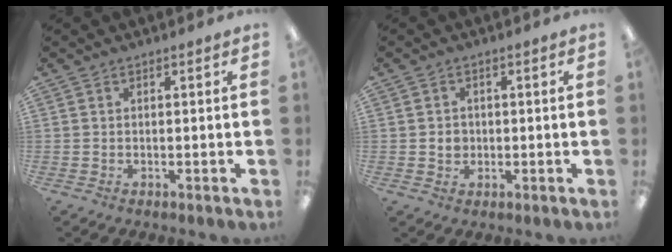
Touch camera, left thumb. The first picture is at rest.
{"total": 2.5, "force": [-0.1, 2.2, 1.1], "torque": [-0.013, 0.001, -0.006]}